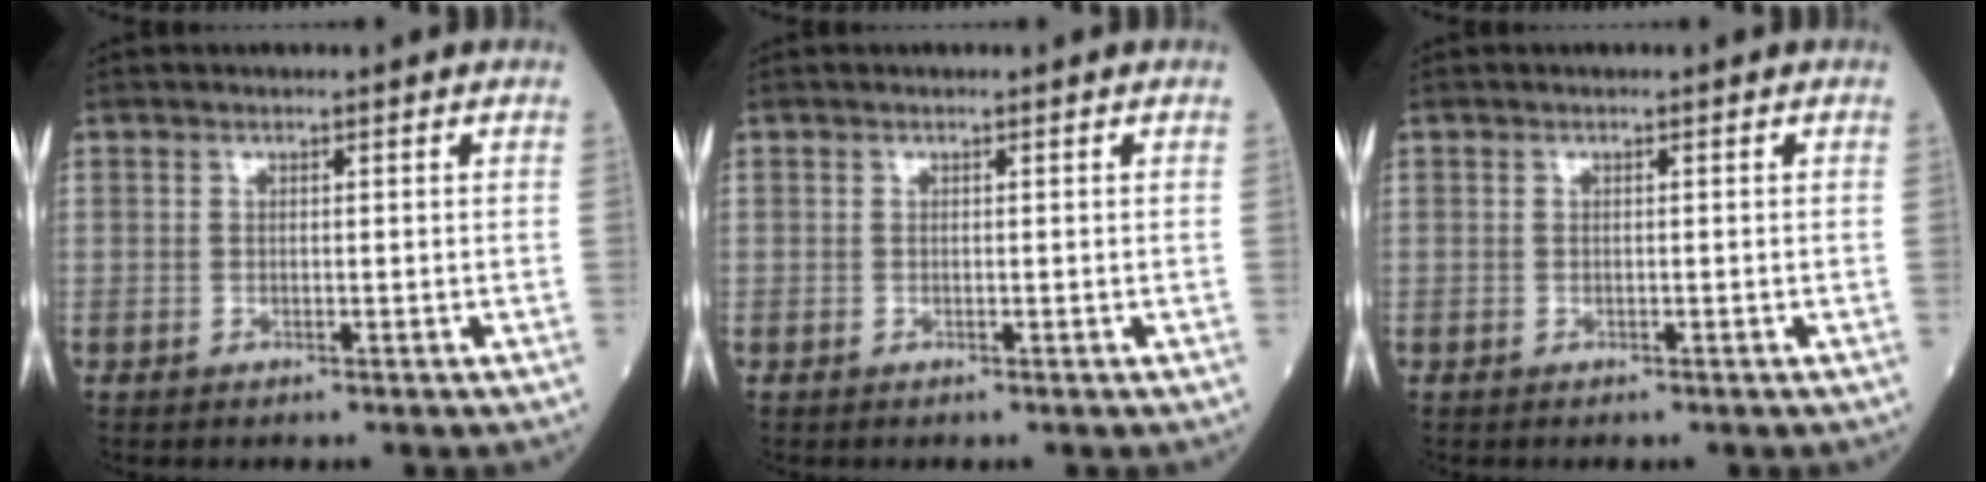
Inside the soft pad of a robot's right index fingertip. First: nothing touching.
{"total": 0.0}
{"total": 0.0}